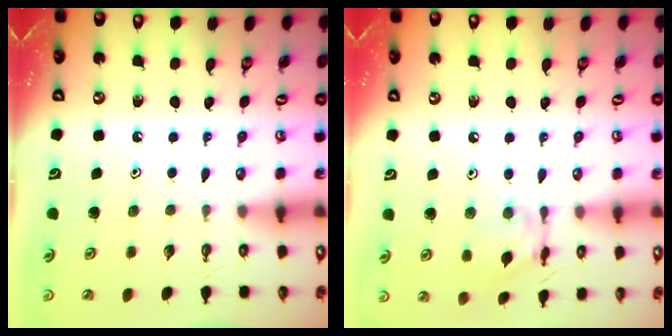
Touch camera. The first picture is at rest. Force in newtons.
{"total": 11.5, "press": 11.5, "slide": 0.9}